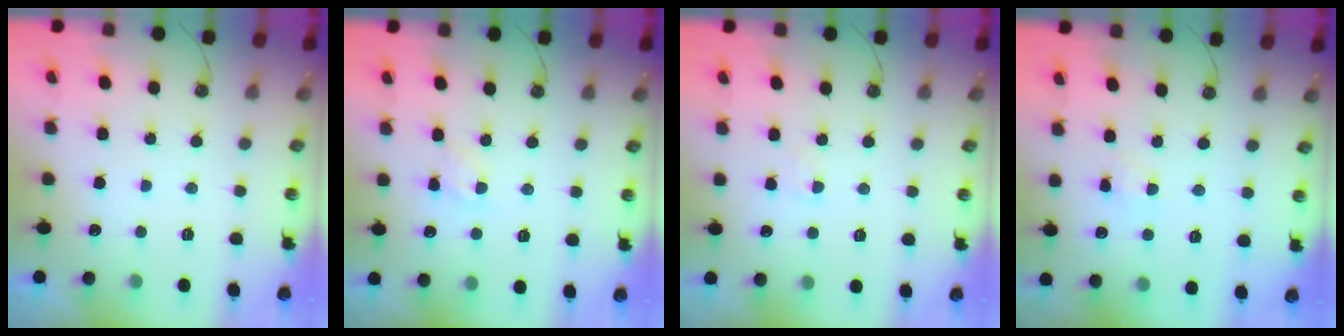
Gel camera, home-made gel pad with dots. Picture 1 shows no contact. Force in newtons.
{"total": 8.0, "press": 8.0, "slide": 0.7}
{"total": 3.0, "press": 3.0, "slide": 0.4}
{"total": 2.1, "press": 2.1, "slide": 0.3}